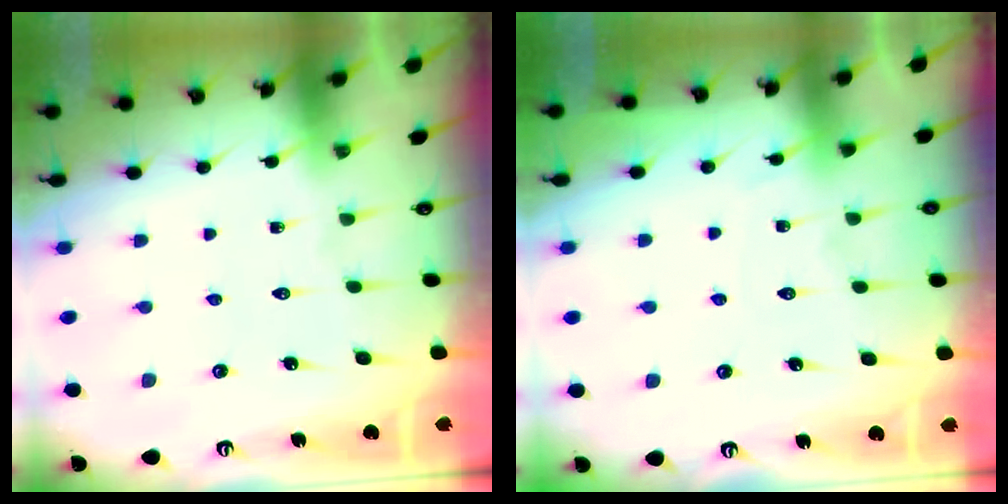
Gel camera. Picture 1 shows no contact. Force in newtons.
{"total": 6.5, "press": 6.4, "slide": 0.8}